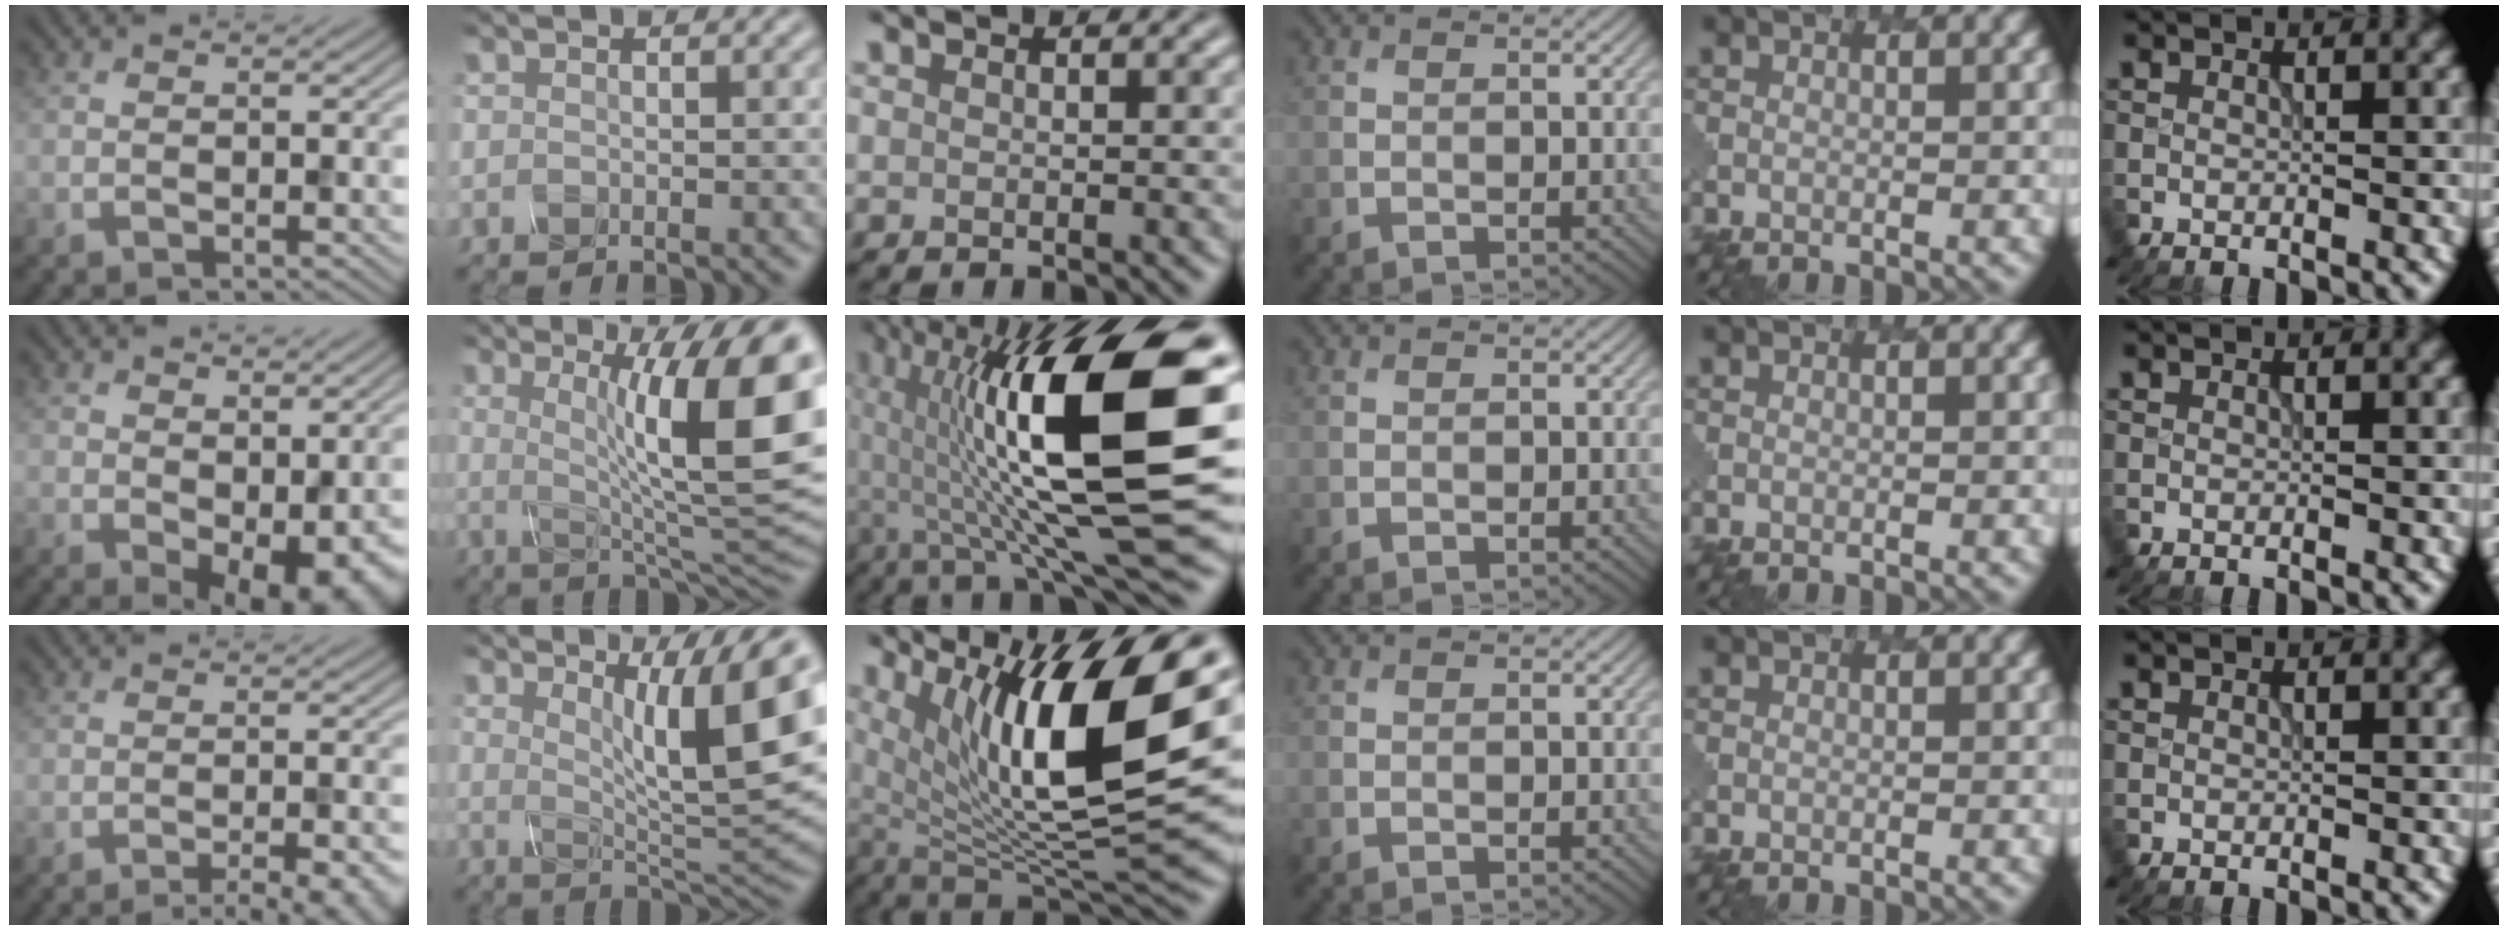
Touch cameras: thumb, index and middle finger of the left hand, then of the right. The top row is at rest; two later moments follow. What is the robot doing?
{"motion": "pour", "object": "mug"}